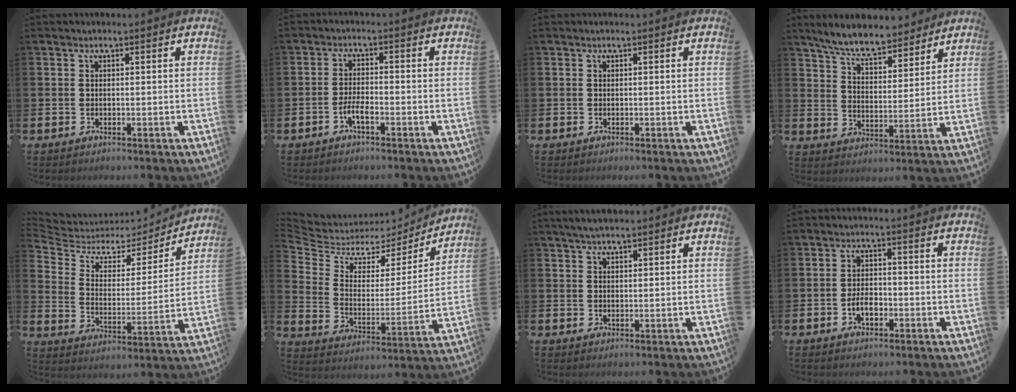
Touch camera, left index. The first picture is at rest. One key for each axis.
{"total": 2.3, "fx": -1.2, "fy": 0.6, "fz": 1.9, "tx": -0.041, "ty": 0.006, "tz": -0.021}
{"total": 0.0}
{"total": 7.7, "fx": 7.1, "fy": 1.7, "fz": 2.6, "tx": -0.075, "ty": -0.038, "tz": 0.125}
{"total": 5.5, "fx": 4.3, "fy": 3.0, "fz": 1.5, "tx": -0.063, "ty": -0.034, "tz": 0.067}
{"total": 5.9, "fx": 4.9, "fy": 3.2, "fz": 1.1, "tx": -0.061, "ty": -0.039, "tz": 0.080}
{"total": 3.1, "fx": 2.6, "fy": 0.8, "fz": 1.4, "tx": -0.030, "ty": 0.000, "tz": 0.048}
{"total": 2.8, "fx": -0.9, "fy": 1.6, "fz": 2.1, "tx": -0.031, "ty": 0.001, "tz": -0.020}